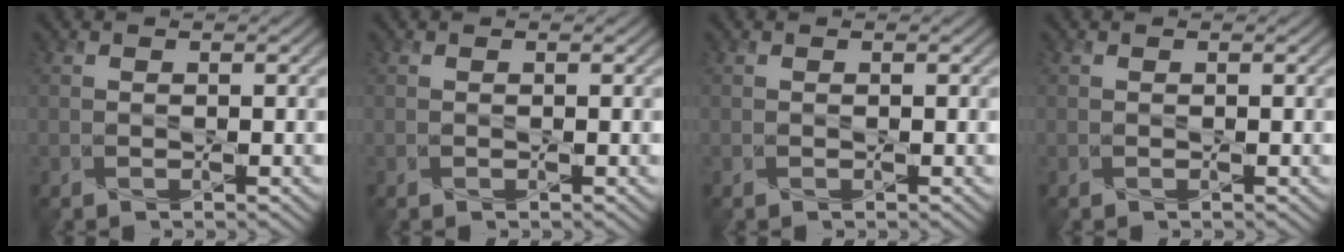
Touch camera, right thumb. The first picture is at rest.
{"total": 0.0}
{"total": 0.0}
{"total": 0.0}